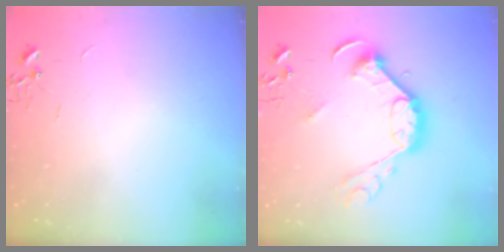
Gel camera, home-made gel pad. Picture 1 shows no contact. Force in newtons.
{"total": 15.8, "press": 15.8, "slide": 0.6}